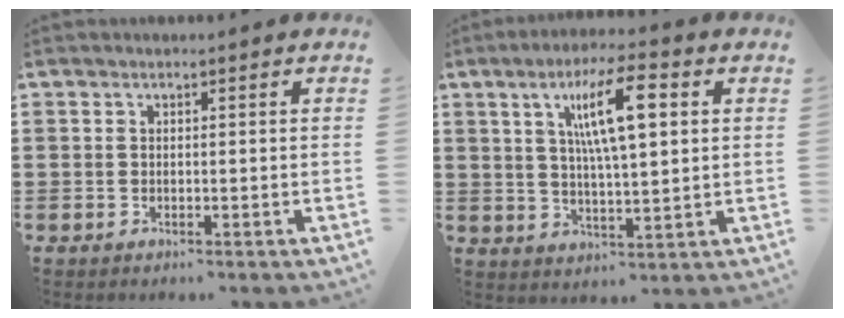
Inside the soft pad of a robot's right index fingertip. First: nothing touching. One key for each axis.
{"total": 10.2, "fx": 3.3, "fy": 2.3, "fz": 9.3, "tx": -0.178, "ty": 0.009, "tz": 0.052}